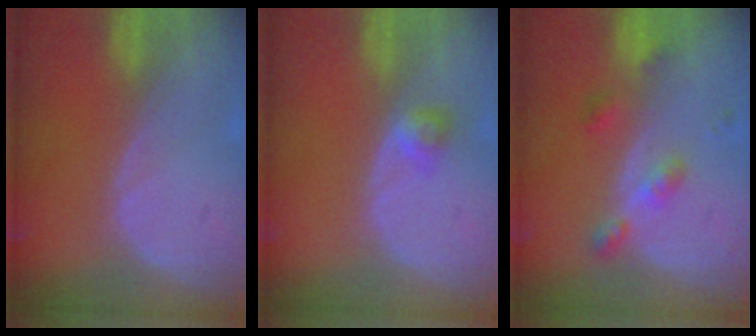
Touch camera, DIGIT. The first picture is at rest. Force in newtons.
{"total": 2.6, "press": 2.2, "slide": 1.4}
{"total": 4.7, "press": 4.2, "slide": 2.0}